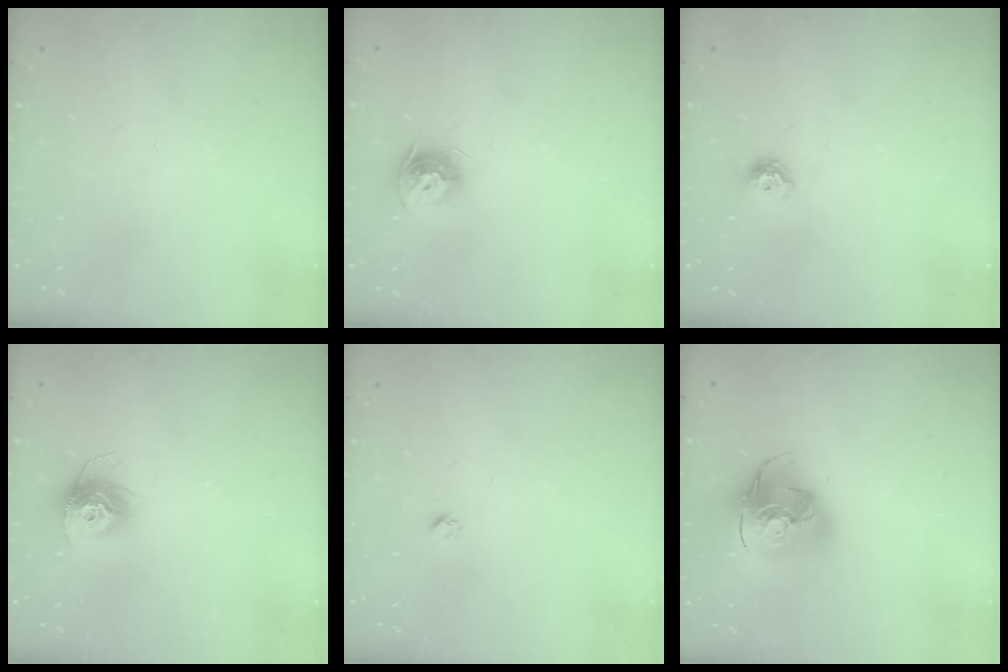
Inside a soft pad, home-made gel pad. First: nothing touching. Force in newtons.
{"total": 9.3, "press": 9.3, "slide": 1.0}
{"total": 7.3, "press": 7.2, "slide": 0.8}
{"total": 11.5, "press": 11.4, "slide": 0.8}
{"total": 1.9, "press": 1.9, "slide": 0.1}
{"total": 17.4, "press": 17.2, "slide": 2.7}